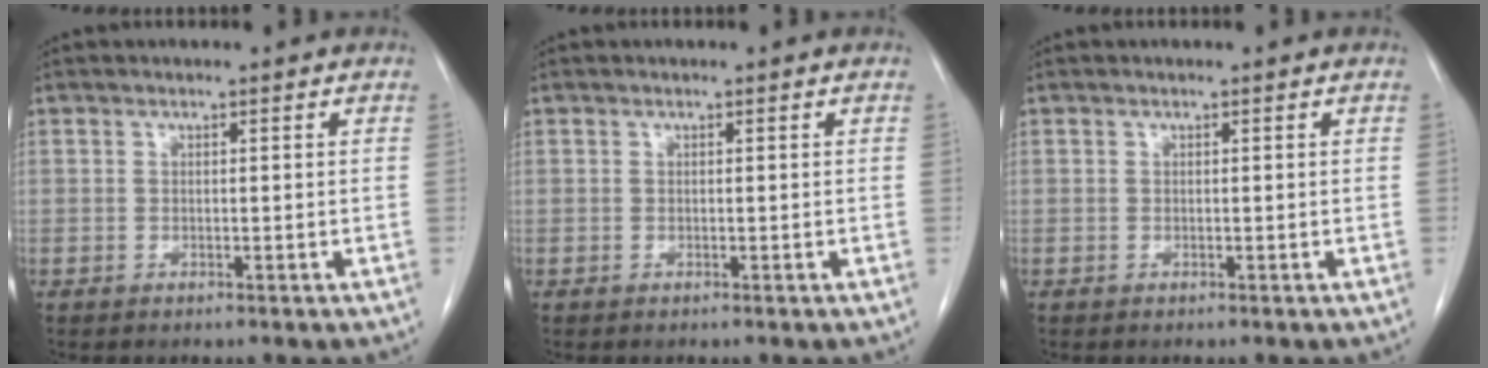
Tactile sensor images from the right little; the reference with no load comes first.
{"total": 0.0}
{"total": 0.0}